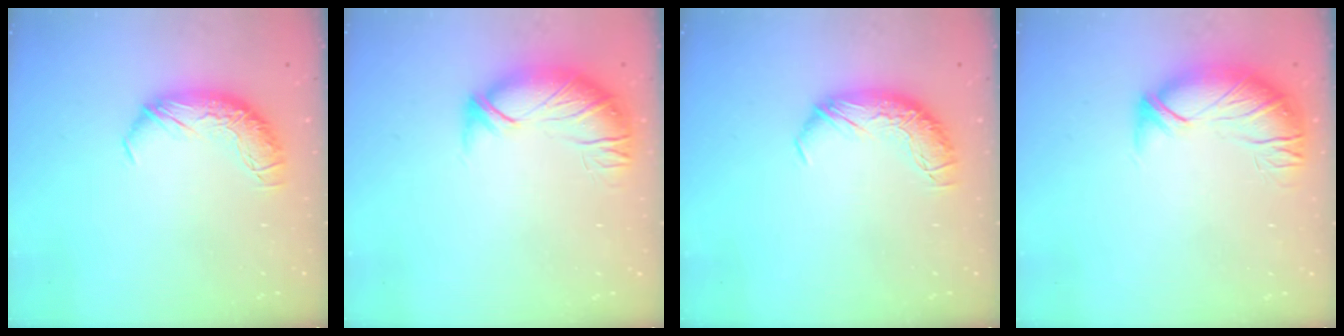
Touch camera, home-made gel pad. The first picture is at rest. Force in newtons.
{"total": 2.9, "press": 1.4, "slide": 2.5}
{"total": 0.0}
{"total": 2.8, "press": 1.2, "slide": 2.5}